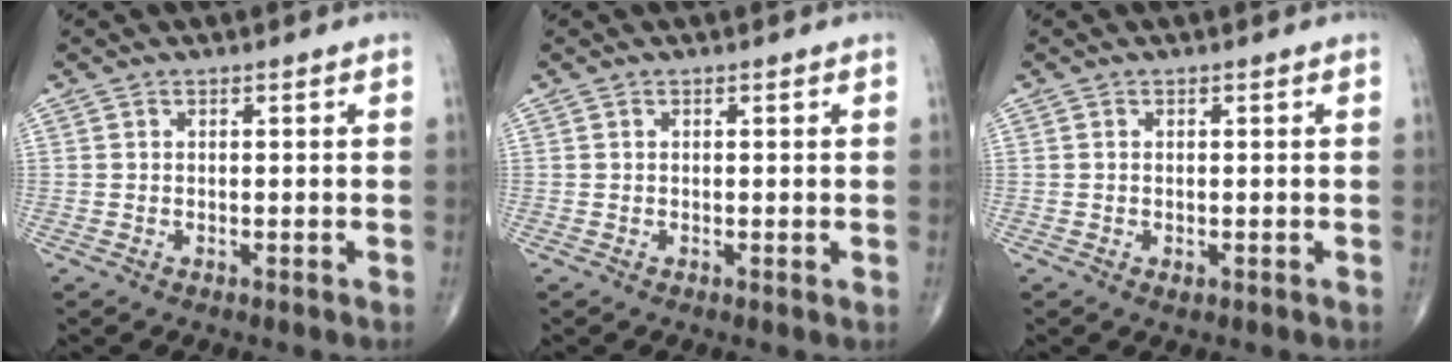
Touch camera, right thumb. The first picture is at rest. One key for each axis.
{"total": 0.0}
{"total": 0.5, "fx": -0.1, "fy": 0.3, "fz": 0.4, "tx": -0.007, "ty": 0.001, "tz": 0.000}